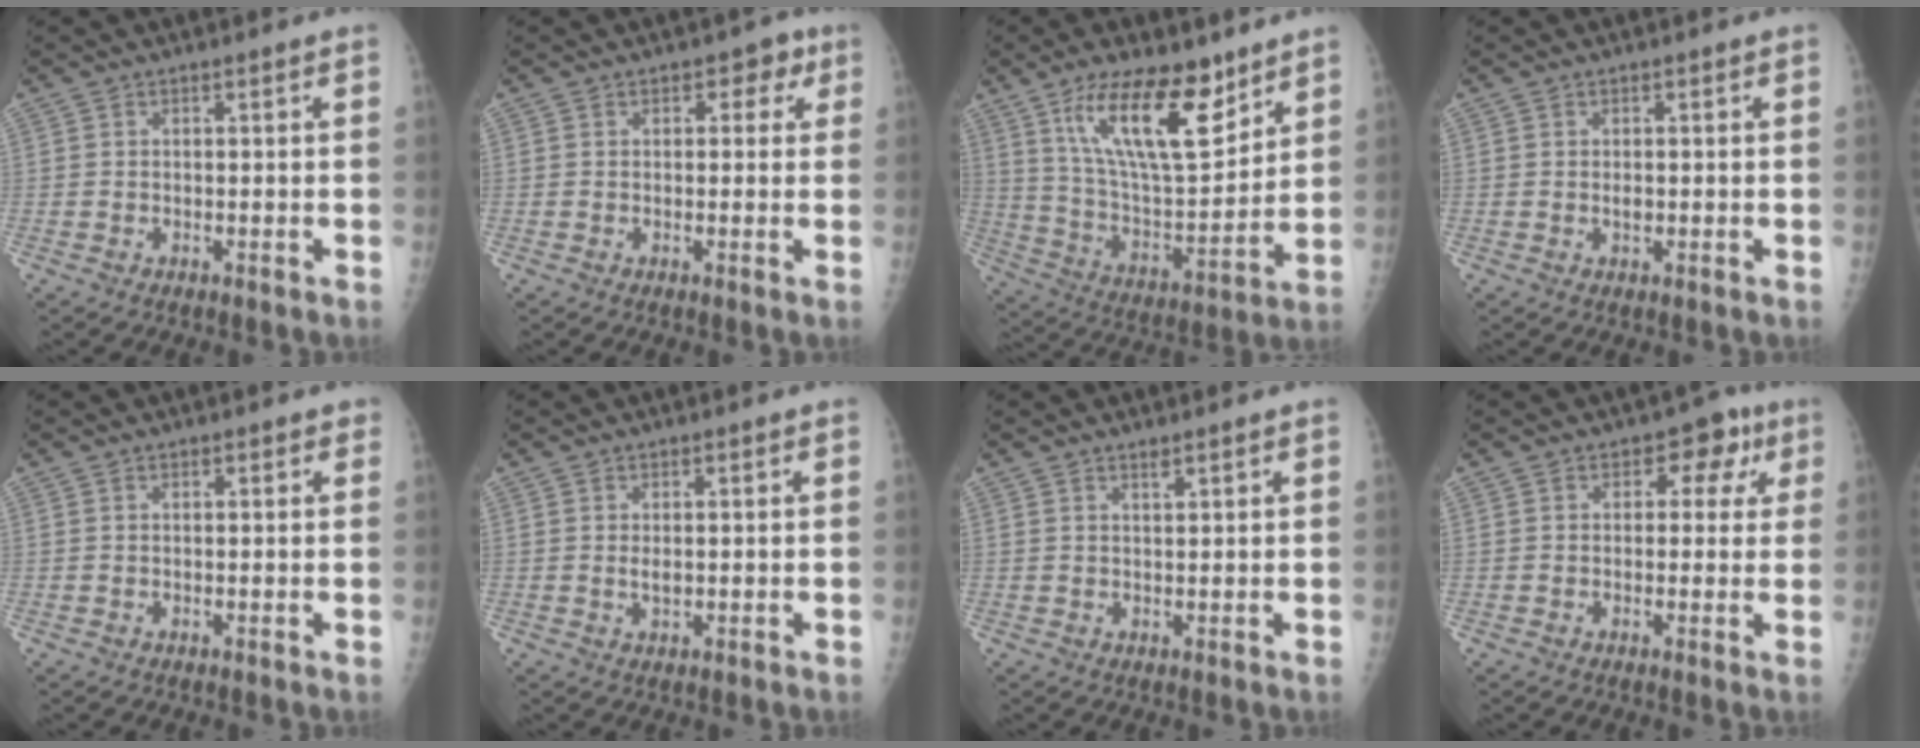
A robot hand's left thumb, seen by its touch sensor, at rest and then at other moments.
{"total": 3.6, "force": [1.4, 2.6, 2.1], "torque": [0.008, 0.002, 0.008]}
{"total": 18.9, "force": [11.2, 6.9, 13.5], "torque": [-0.195, -0.068, 0.209]}
{"total": 1.0, "force": [-0.1, 0.6, 0.8], "torque": [-0.008, -0.001, 0.000]}
{"total": 0.7, "force": [0.5, 0.4, 0.3], "torque": [0.003, -0.002, 0.002]}
{"total": 1.5, "force": [0.1, 0.8, 1.3], "torque": [-0.016, -0.003, 0.004]}
{"total": 1.3, "force": [1.0, 0.3, 0.7], "torque": [-0.008, -0.008, 0.019]}
{"total": 6.1, "force": [2.0, 4.4, 3.8], "torque": [0.005, 0.002, 0.012]}